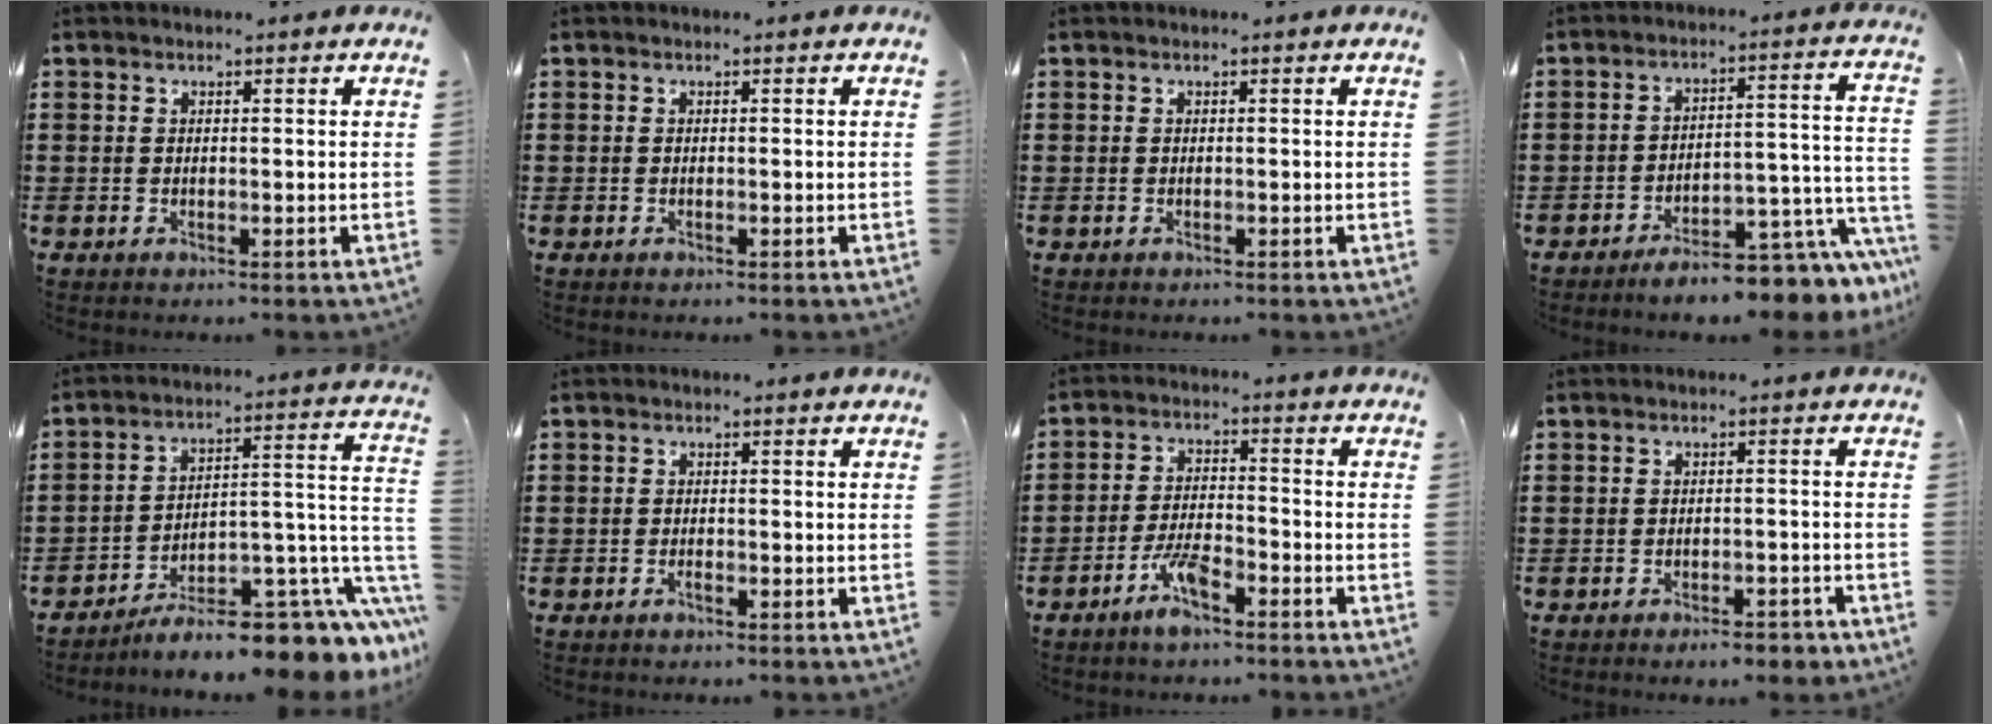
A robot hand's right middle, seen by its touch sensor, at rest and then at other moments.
{"total": 0.0}
{"total": 0.0}
{"total": 7.4, "force": [-6.4, 0.9, 3.6], "torque": [-0.049, 0.001, -0.115]}
{"total": 9.5, "force": [-6.5, 3.1, 6.2], "torque": [-0.079, 0.004, -0.109]}
{"total": 0.8, "force": [-0.6, 0.4, 0.4], "torque": [-0.008, -0.001, -0.013]}
{"total": 5.4, "force": [-4.0, 1.4, 3.3], "torque": [-0.075, 0.006, -0.079]}
{"total": 2.6, "force": [-2.4, 0.4, 0.7], "torque": [-0.015, 0.001, -0.048]}